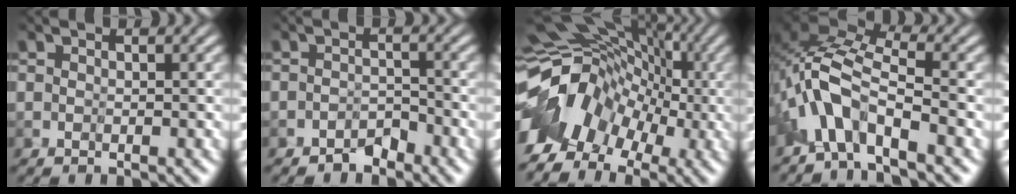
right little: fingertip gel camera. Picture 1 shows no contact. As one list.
[{"total": 3.3, "force": [-2.7, -0.8, -1.8], "torque": [0.034, 0.004, -0.051]}, {"total": 7.6, "force": [-2.7, 5.3, 4.8], "torque": [-0.086, 0.005, -0.063]}, {"total": 4.6, "force": [-3.7, 0.4, 2.8], "torque": [-0.064, 0.015, -0.084]}]